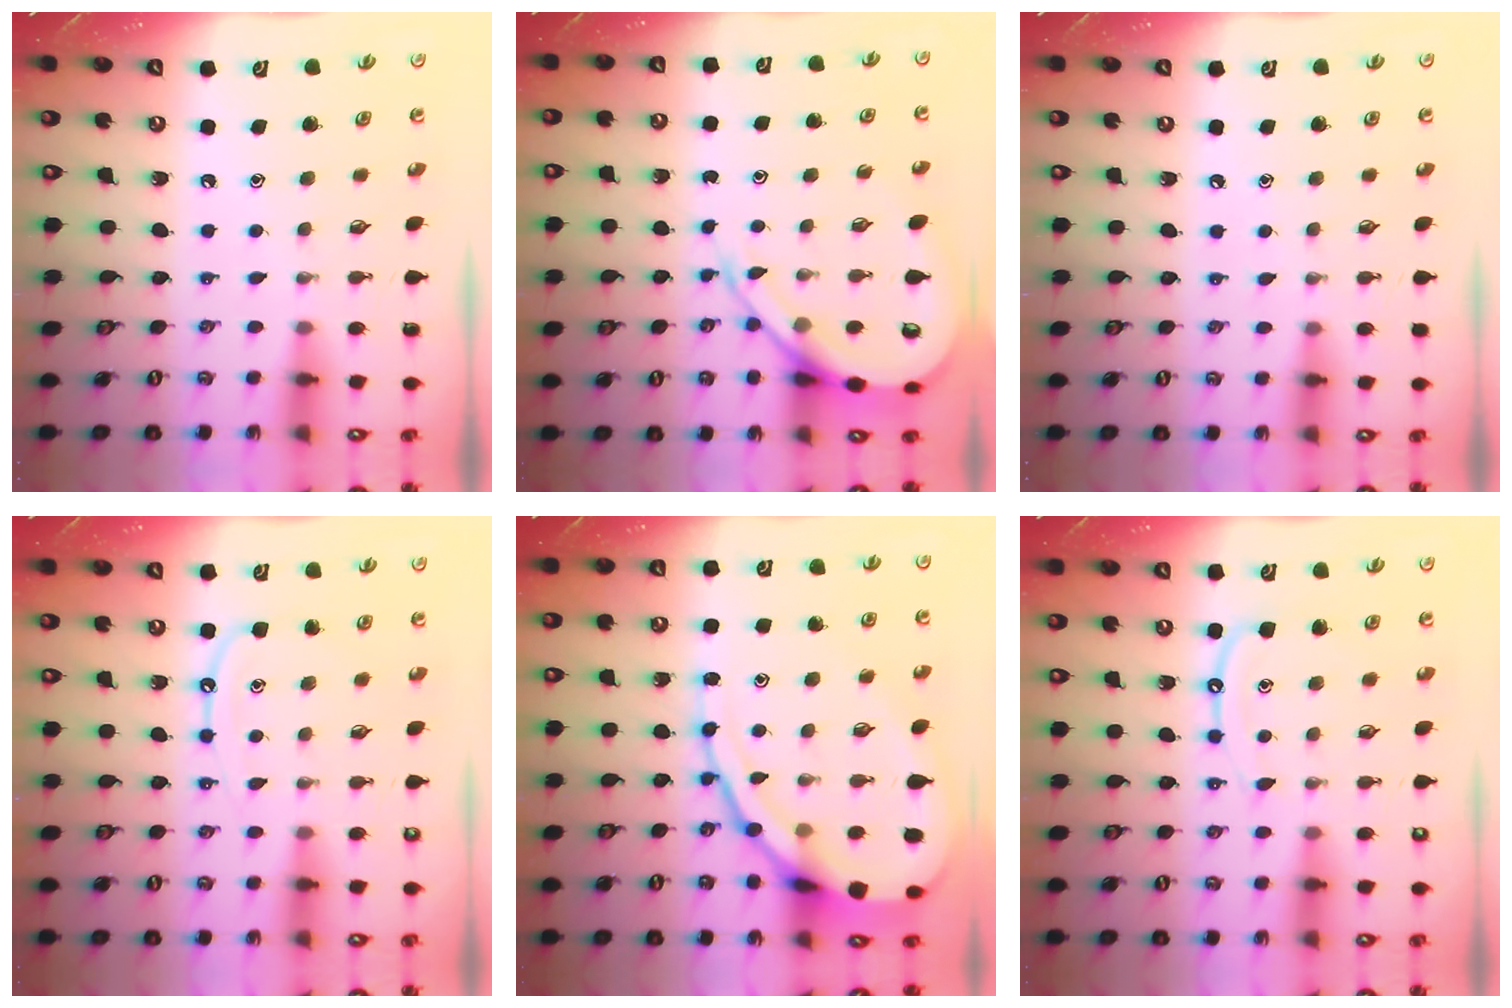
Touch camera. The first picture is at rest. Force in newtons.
{"total": 11.0, "press": 10.9, "slide": 1.0}
{"total": 2.6, "press": 2.6, "slide": 0.3}
{"total": 8.2, "press": 8.1, "slide": 0.9}
{"total": 16.7, "press": 16.6, "slide": 1.8}
{"total": 9.1, "press": 9.1, "slide": 0.9}